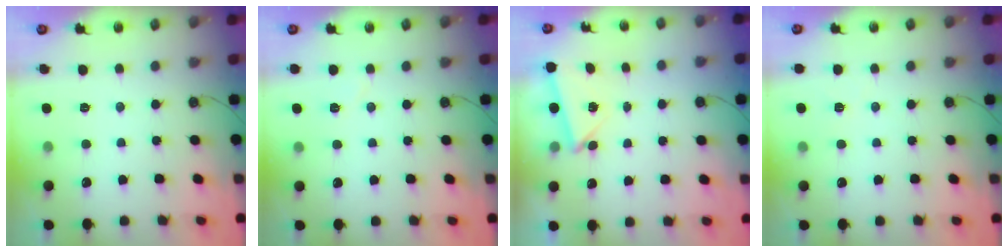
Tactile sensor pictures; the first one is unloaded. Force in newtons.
{"total": 4.6, "press": 4.4, "slide": 1.2}
{"total": 3.6, "press": 3.1, "slide": 1.9}
{"total": 3.0, "press": 2.1, "slide": 2.2}